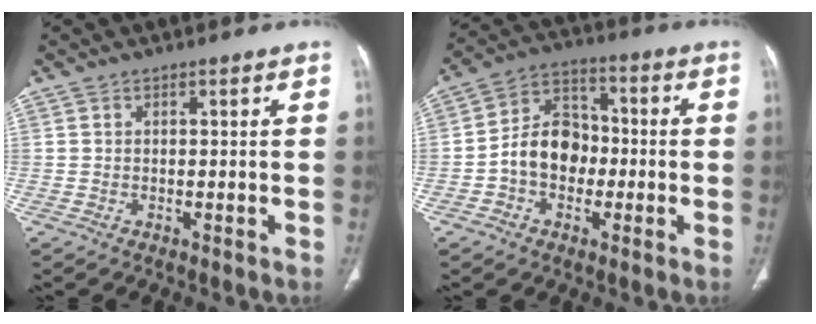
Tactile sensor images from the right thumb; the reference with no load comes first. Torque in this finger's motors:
{"motor_torque": [0.78, 1.26, 0.88, -0.76, 0.06]}